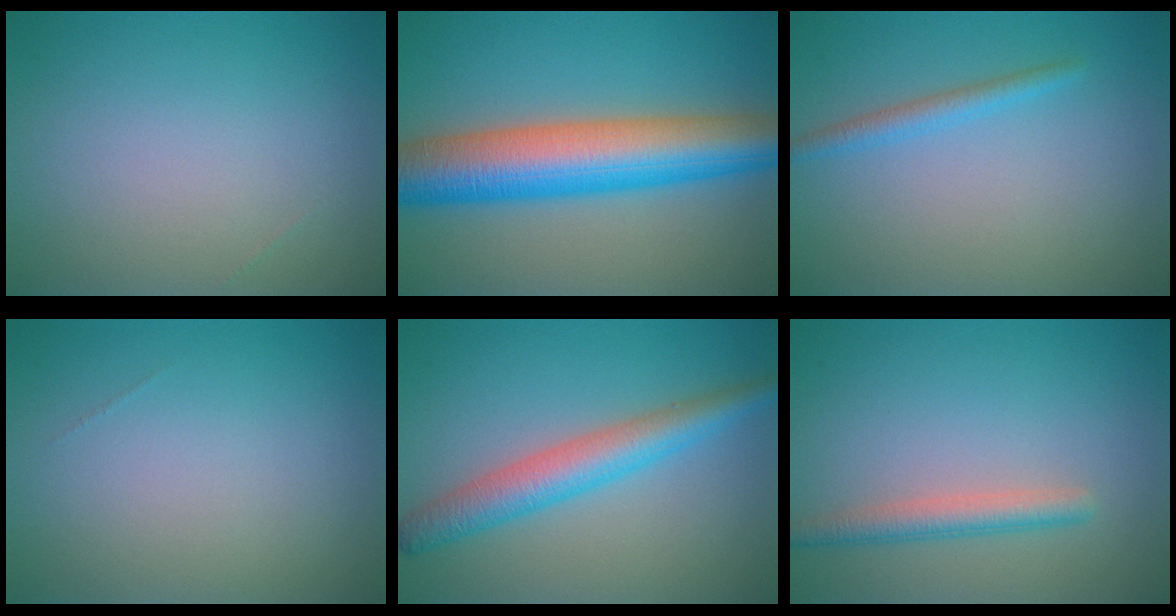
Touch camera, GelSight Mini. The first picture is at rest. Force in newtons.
{"total": 11.0, "press": 11.0, "slide": 0.1}
{"total": 1.7, "press": 1.7, "slide": 0.1}
{"total": 0.0}
{"total": 4.7, "press": 4.7, "slide": 0.1}
{"total": 2.6, "press": 2.6, "slide": 0.1}